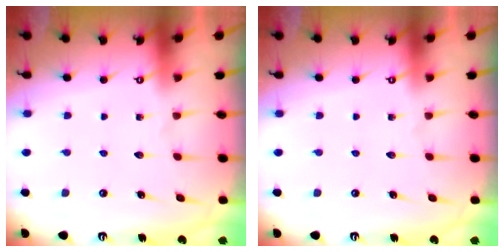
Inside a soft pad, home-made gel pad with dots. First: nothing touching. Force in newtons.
{"total": 0.0}